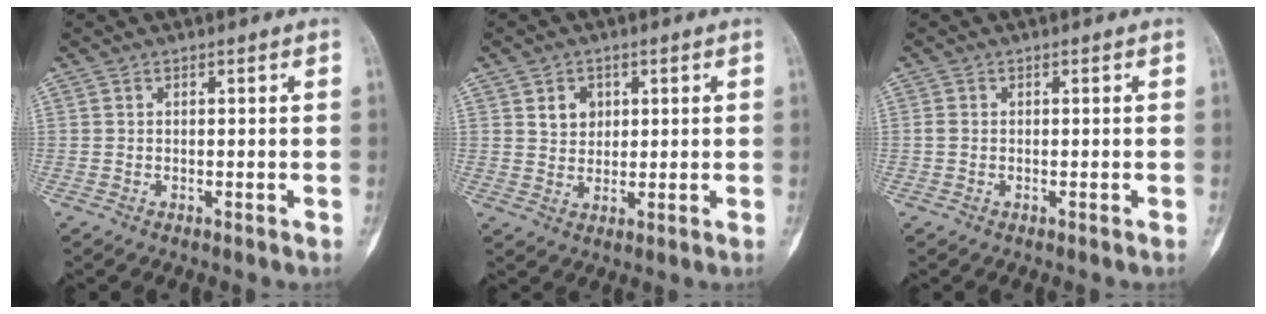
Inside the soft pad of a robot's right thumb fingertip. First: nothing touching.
{"total": 4.2, "force": [1.6, 3.4, 1.9], "torque": [-0.011, -0.008, 0.029]}
{"total": 0.8, "force": [-0.1, 0.6, 0.6], "torque": [-0.015, -0.001, -0.003]}